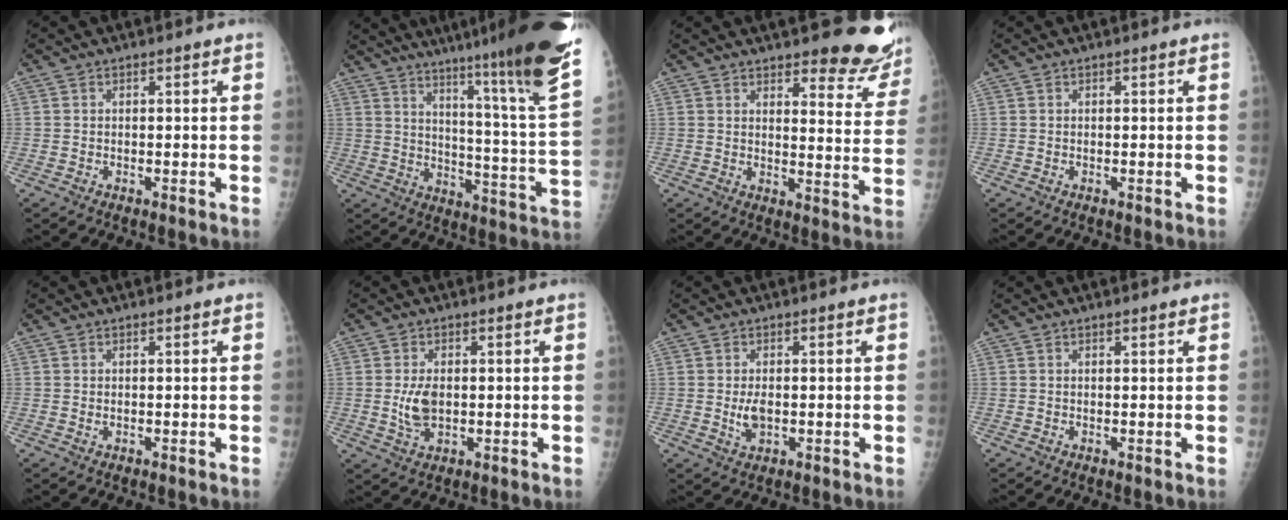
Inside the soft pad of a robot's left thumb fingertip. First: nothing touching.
{"total": 29.0, "force": [22.0, 0.5, 19.0], "torque": [-0.256, -0.146, 0.296]}
{"total": 13.6, "force": [11.5, 3.7, 6.4], "torque": [-0.034, -0.085, 0.127]}
{"total": 0.0}
{"total": 0.9, "force": [0.5, 0.3, 0.7], "torque": [-0.015, 0.001, 0.011]}
{"total": 5.0, "force": [0.3, 2.8, 4.1], "torque": [-0.080, -0.008, 0.013]}
{"total": 3.4, "force": [0.2, 1.7, 2.9], "torque": [-0.054, -0.008, 0.010]}
{"total": 0.9, "force": [0.8, 0.1, 0.5], "torque": [-0.005, -0.002, 0.013]}